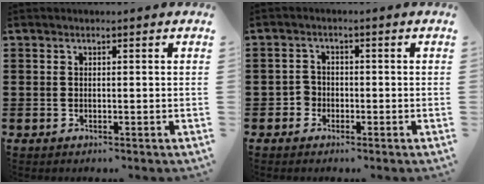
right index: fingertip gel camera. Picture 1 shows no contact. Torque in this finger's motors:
{"motor_torque": [0.30, 0.12, 0.09, 0.00]}